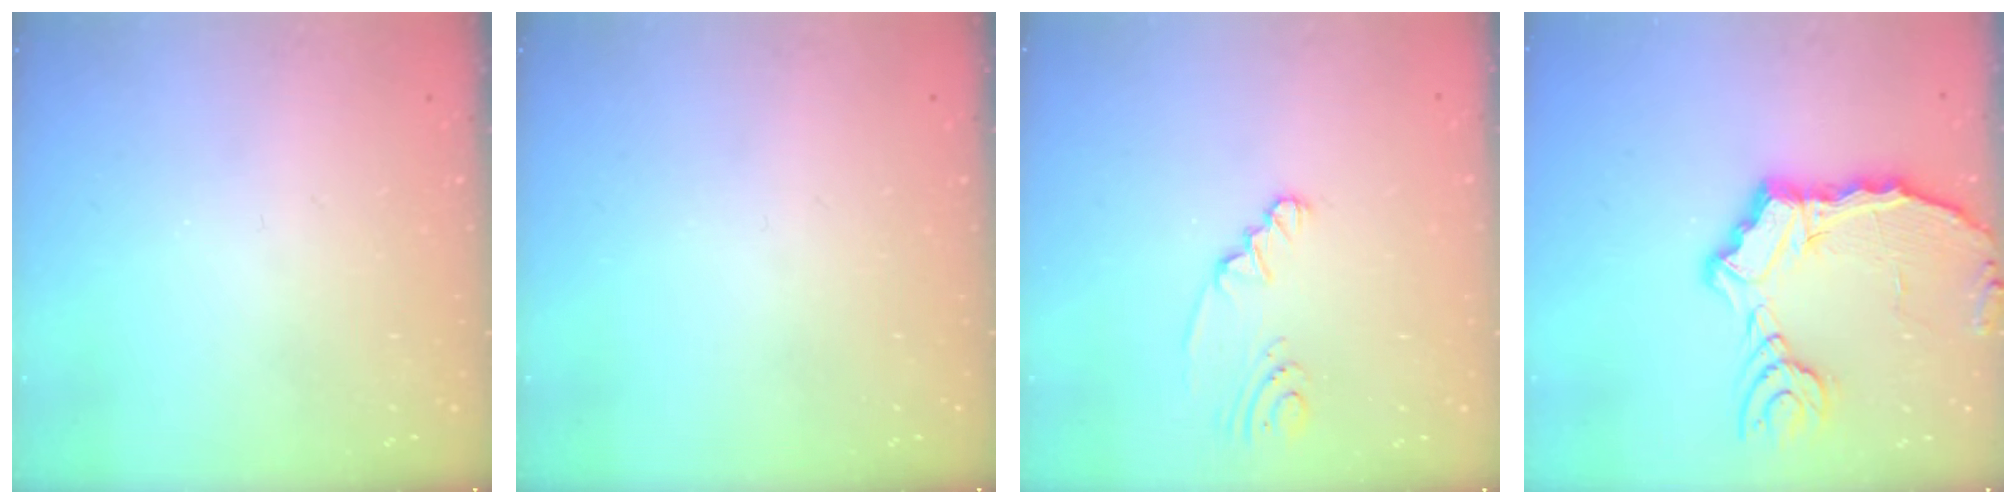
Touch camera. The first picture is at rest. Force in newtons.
{"total": 0.0}
{"total": 2.6, "press": 2.4, "slide": 0.9}
{"total": 12.5, "press": 12.4, "slide": 1.6}